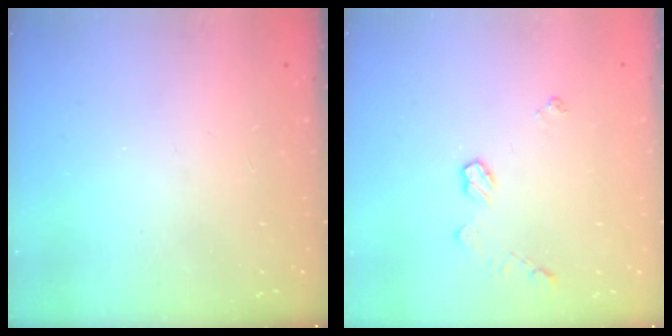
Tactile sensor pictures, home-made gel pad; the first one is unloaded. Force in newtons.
{"total": 5.5, "press": 5.4, "slide": 0.6}